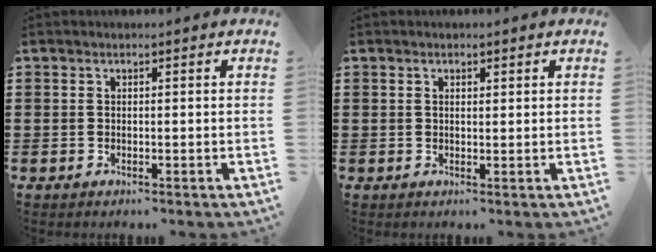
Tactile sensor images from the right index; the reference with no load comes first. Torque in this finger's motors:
{"motor_torque": [0.01, 0.39, 0.01, -0.01]}